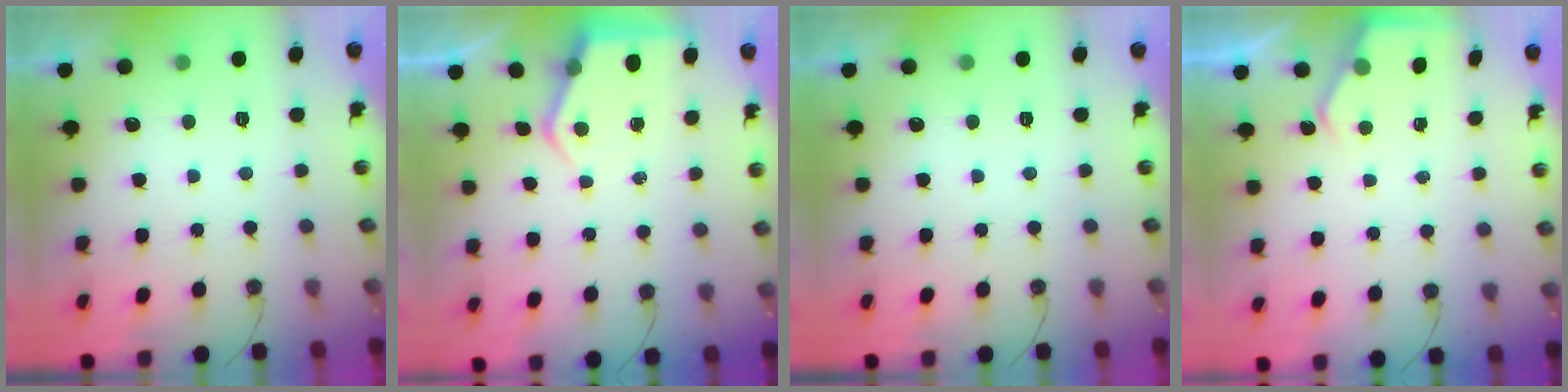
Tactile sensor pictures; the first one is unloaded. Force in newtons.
{"total": 5.6, "press": 5.6, "slide": 0.8}
{"total": 0.0}
{"total": 2.4, "press": 2.4, "slide": 0.3}